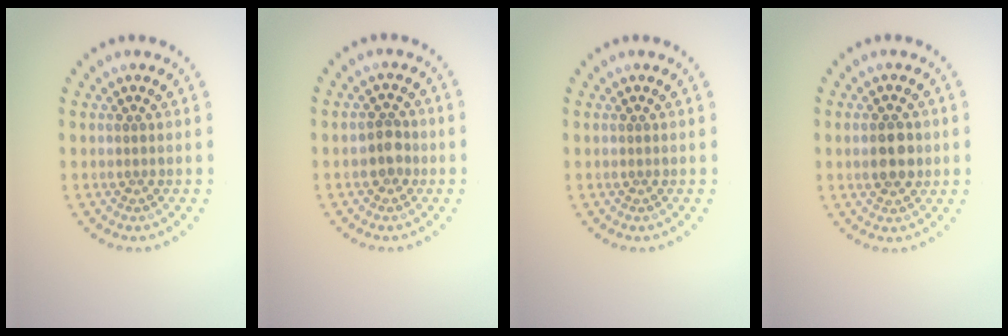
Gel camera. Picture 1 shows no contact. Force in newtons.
{"total": 1.9, "press": 1.7, "slide": 0.7}
{"total": 0.0}
{"total": 2.9, "press": 2.9, "slide": 0.1}